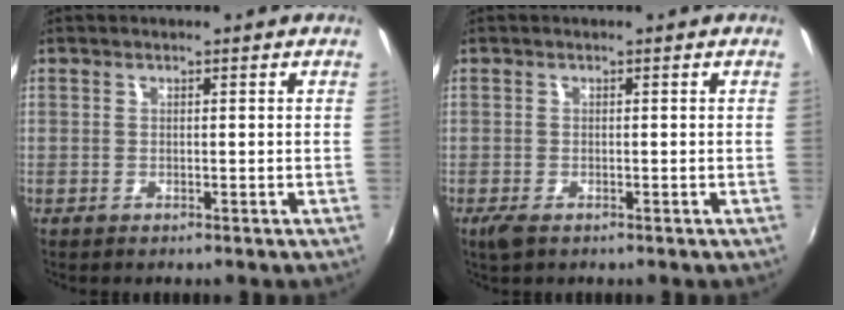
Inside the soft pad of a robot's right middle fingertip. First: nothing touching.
{"total": 2.2, "force": [-1.4, 0.9, 1.5], "torque": [-0.030, -0.009, -0.024]}